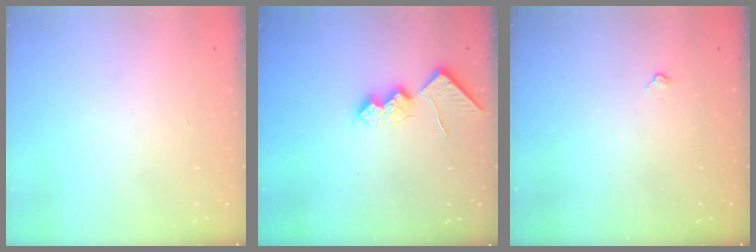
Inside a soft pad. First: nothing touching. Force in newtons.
{"total": 10.4, "press": 10.3, "slide": 1.1}
{"total": 2.7, "press": 2.7, "slide": 0.6}